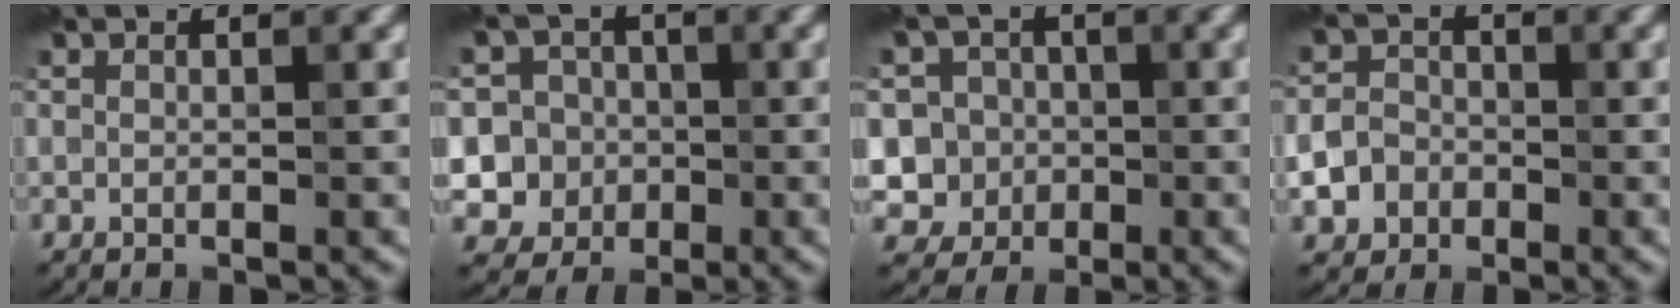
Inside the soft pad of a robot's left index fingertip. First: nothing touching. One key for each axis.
{"total": 6.9, "fx": -1.1, "fy": 6.6, "fz": 1.5, "tx": -0.016, "ty": 0.019, "tz": -0.052}
{"total": 5.6, "fx": -0.6, "fy": 5.4, "fz": 1.2, "tx": -0.006, "ty": 0.025, "tz": -0.041}
{"total": 6.5, "fx": -2.9, "fy": 5.4, "fz": 2.0, "tx": -0.024, "ty": -0.018, "tz": -0.071}